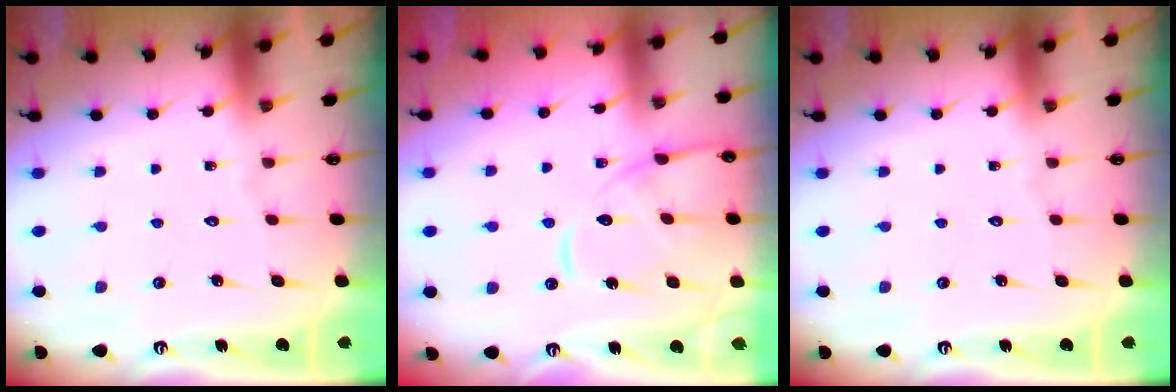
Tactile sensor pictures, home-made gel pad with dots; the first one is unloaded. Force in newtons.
{"total": 12.5, "press": 12.5, "slide": 1.1}
{"total": 0.0}